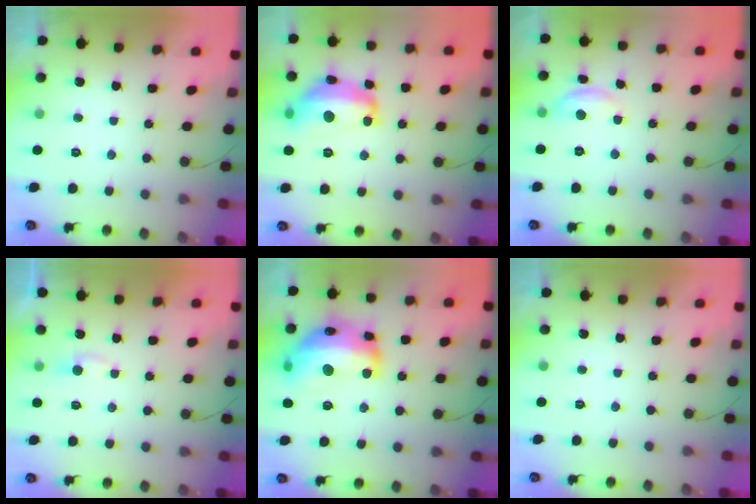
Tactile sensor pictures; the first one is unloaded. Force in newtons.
{"total": 14.9, "press": 14.9, "slide": 1.1}
{"total": 7.3, "press": 7.3, "slide": 0.3}
{"total": 2.4, "press": 2.4, "slide": 0.3}
{"total": 22.3, "press": 22.3, "slide": 1.2}
{"total": 0.0}